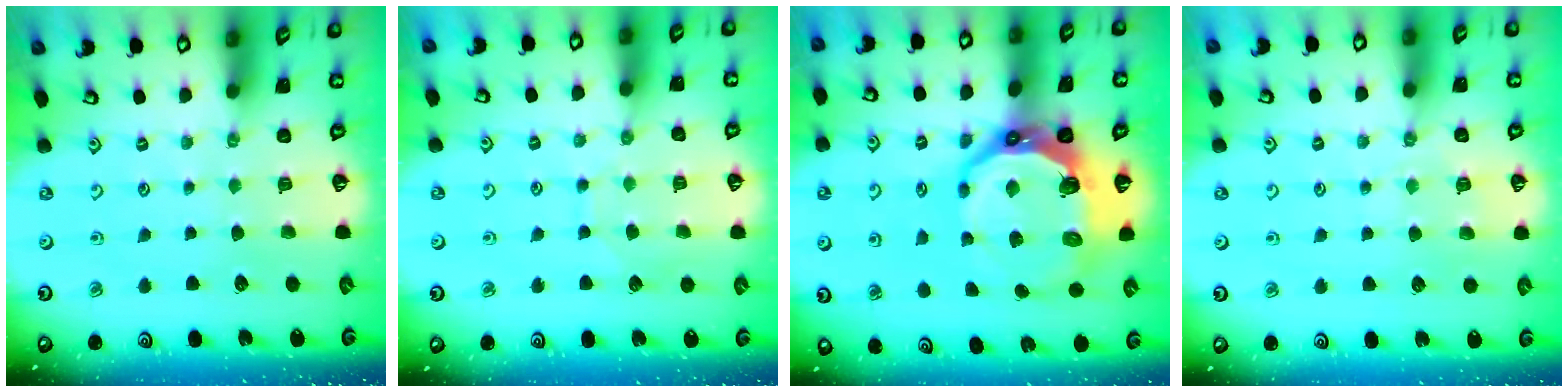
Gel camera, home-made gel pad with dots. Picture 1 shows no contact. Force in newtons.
{"total": 6.6, "press": 6.5, "slide": 0.5}
{"total": 15.7, "press": 14.8, "slide": 5.3}
{"total": 4.2, "press": 4.2, "slide": 0.6}